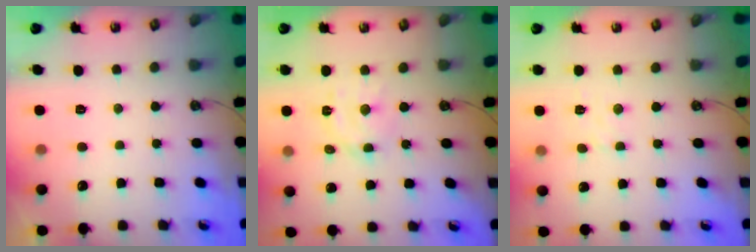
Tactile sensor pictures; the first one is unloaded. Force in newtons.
{"total": 8.4, "press": 8.3, "slide": 1.3}
{"total": 2.0, "press": 1.9, "slide": 0.6}